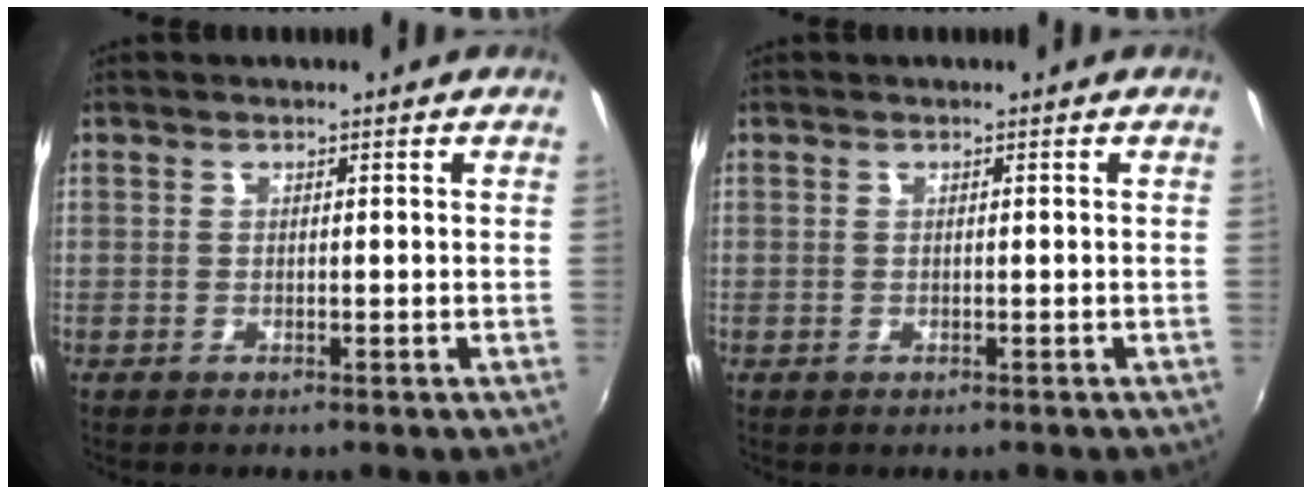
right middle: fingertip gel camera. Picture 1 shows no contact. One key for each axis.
{"total": 0.0}